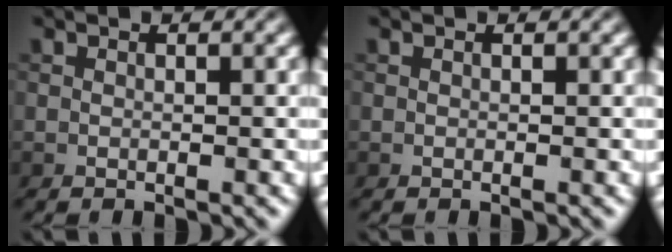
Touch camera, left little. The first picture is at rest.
{"total": 0.0}